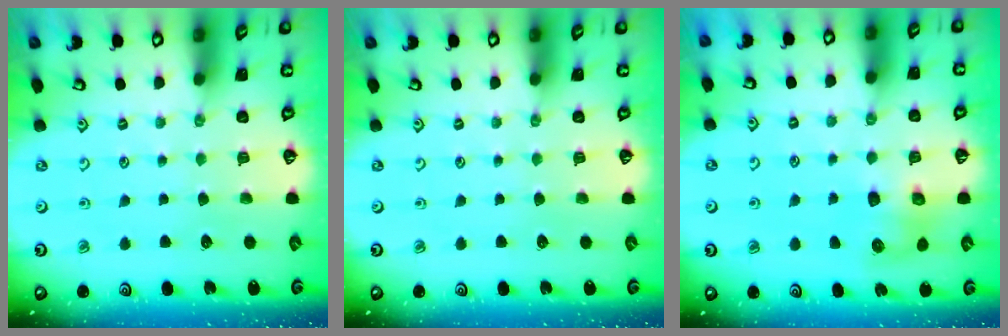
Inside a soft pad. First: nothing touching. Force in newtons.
{"total": 0.0}
{"total": 7.6, "press": 7.5, "slide": 1.0}